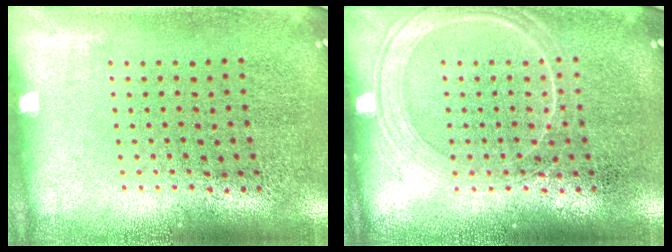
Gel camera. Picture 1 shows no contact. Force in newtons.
{"total": 2.2, "press": 2.1, "slide": 0.4}